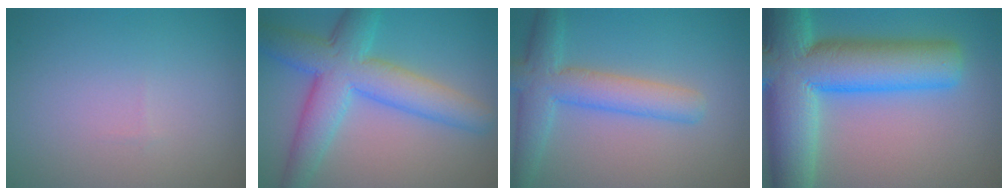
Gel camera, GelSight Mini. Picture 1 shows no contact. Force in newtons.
{"total": 7.7, "press": 7.7, "slide": 0.1}
{"total": 5.3, "press": 5.3, "slide": 0.2}
{"total": 14.6, "press": 14.6, "slide": 0.5}